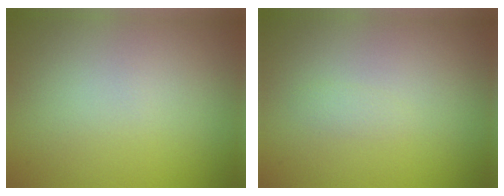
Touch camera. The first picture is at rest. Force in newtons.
{"total": 0.6, "press": 0.6, "slide": 0.1}